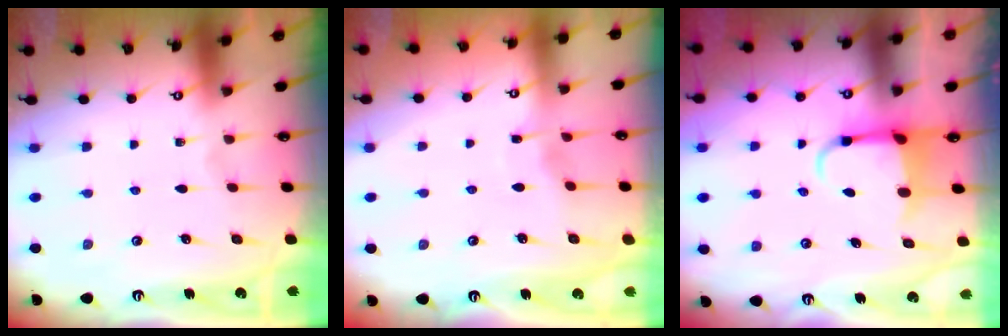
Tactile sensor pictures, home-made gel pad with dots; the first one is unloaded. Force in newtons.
{"total": 2.9, "press": 2.9, "slide": 0.3}
{"total": 4.0, "press": 3.8, "slide": 0.9}